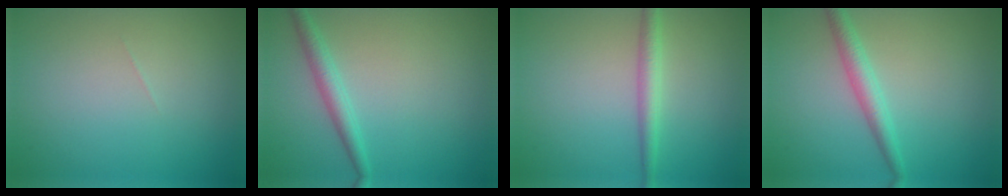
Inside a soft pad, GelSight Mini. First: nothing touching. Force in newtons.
{"total": 2.1, "press": 2.1, "slide": 0.1}
{"total": 2.1, "press": 2.1, "slide": 0.0}
{"total": 2.5, "press": 2.5, "slide": 0.1}